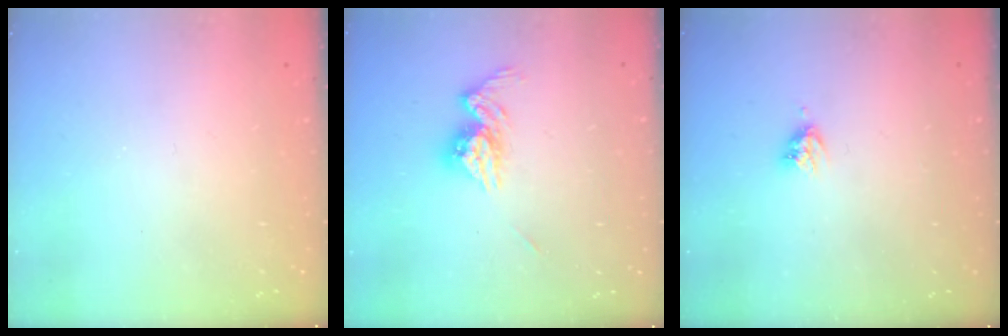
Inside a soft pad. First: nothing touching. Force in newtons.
{"total": 10.6, "press": 10.5, "slide": 1.0}
{"total": 3.7, "press": 3.7, "slide": 0.5}